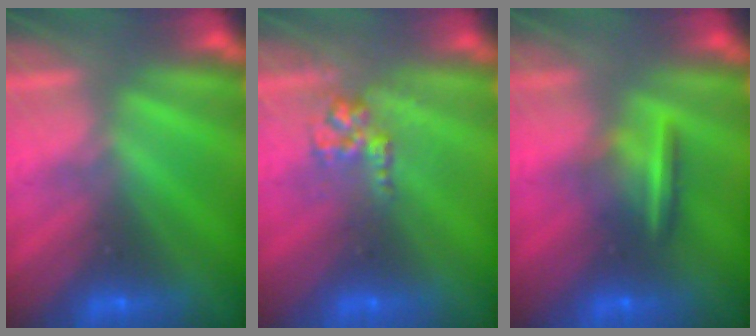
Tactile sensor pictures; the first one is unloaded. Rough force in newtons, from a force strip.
{"total": 2.9}
{"total": 7.3}